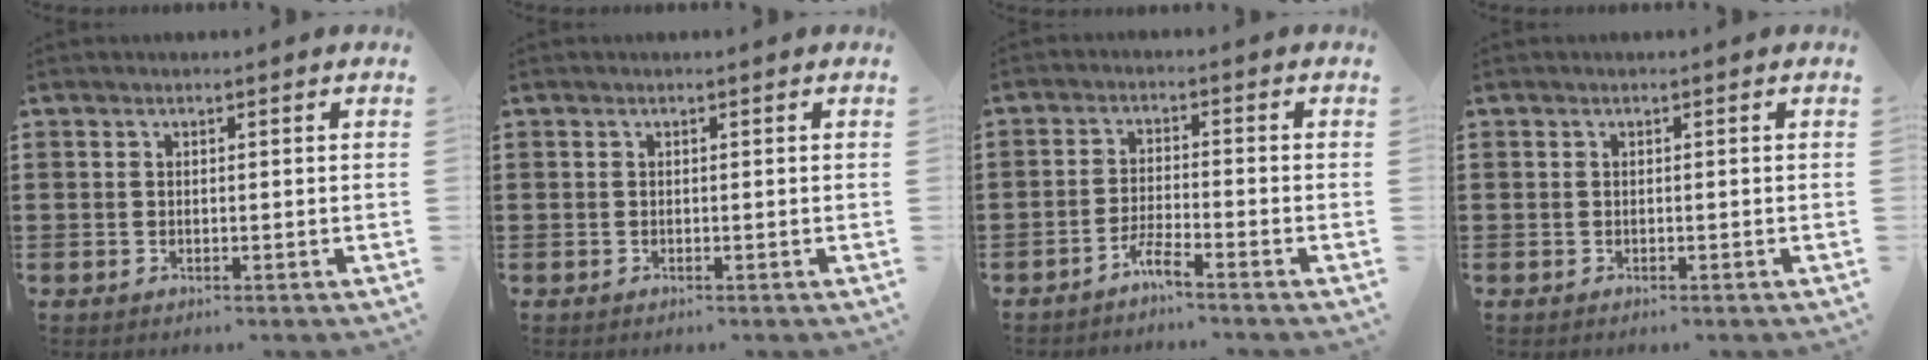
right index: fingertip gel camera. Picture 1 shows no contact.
{"total": 0.0}
{"total": 3.0, "force": [-2.7, -0.2, 1.3], "torque": [-0.034, 0.000, -0.055]}
{"total": 0.0}